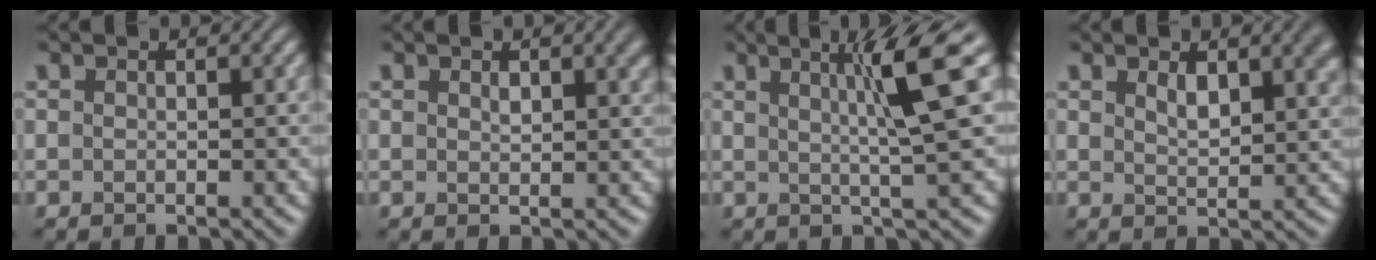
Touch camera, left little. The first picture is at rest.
{"total": 2.2, "force": [1.1, 0.9, 1.7], "torque": [-0.022, 0.001, 0.021]}
{"total": 6.3, "force": [1.8, 0.6, 6.0], "torque": [-0.087, 0.009, 0.030]}
{"total": 3.5, "force": [1.7, 1.4, 2.6], "torque": [-0.041, -0.001, 0.032]}